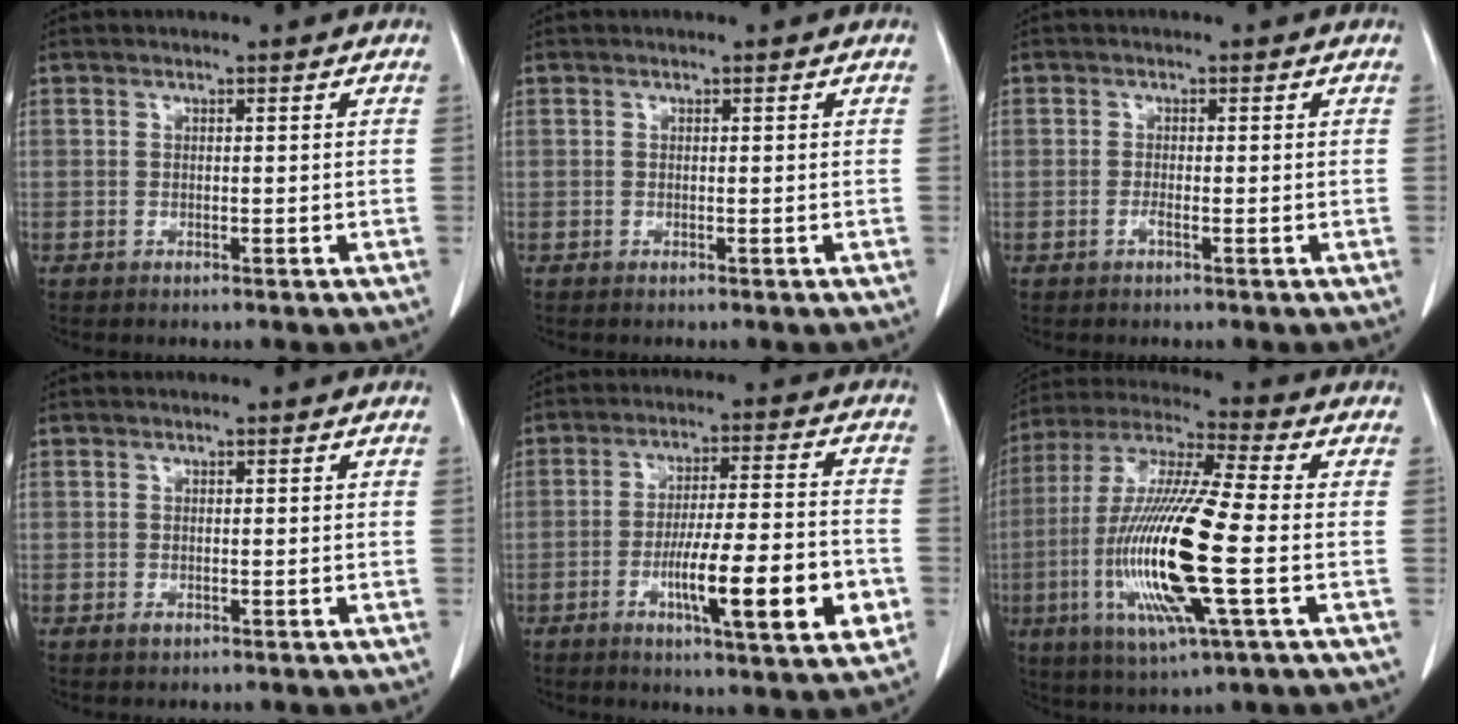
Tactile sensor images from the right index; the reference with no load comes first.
{"total": 0.0}
{"total": 0.8, "force": [-0.4, 0.1, 0.7], "torque": [-0.015, 0.000, -0.008]}
{"total": 0.7, "force": [-0.3, 0.5, 0.4], "torque": [-0.006, 0.000, -0.003]}
{"total": 14.9, "force": [-4.7, 1.7, 14.0], "torque": [-0.222, -0.005, -0.072]}
{"total": 19.1, "force": [-3.6, 1.5, 18.7], "torque": [-0.393, -0.015, -0.069]}